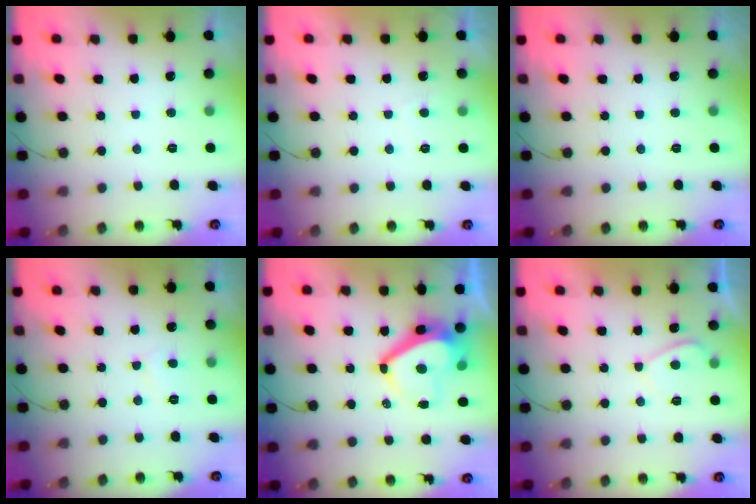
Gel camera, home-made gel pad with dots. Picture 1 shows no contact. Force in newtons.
{"total": 1.1, "press": 1.0, "slide": 0.5}
{"total": 0.0}
{"total": 2.9, "press": 2.9, "slide": 0.3}
{"total": 10.5, "press": 10.5, "slide": 0.9}
{"total": 2.7, "press": 2.7, "slide": 0.4}